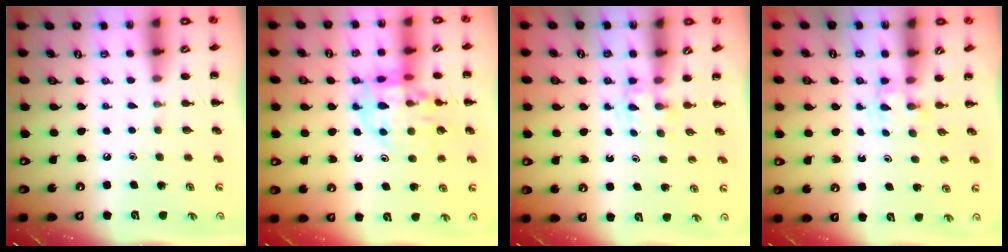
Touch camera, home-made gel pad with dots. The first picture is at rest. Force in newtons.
{"total": 13.6, "press": 13.4, "slide": 2.5}
{"total": 1.7, "press": 1.4, "slide": 0.9}
{"total": 1.7, "press": 1.4, "slide": 0.9}